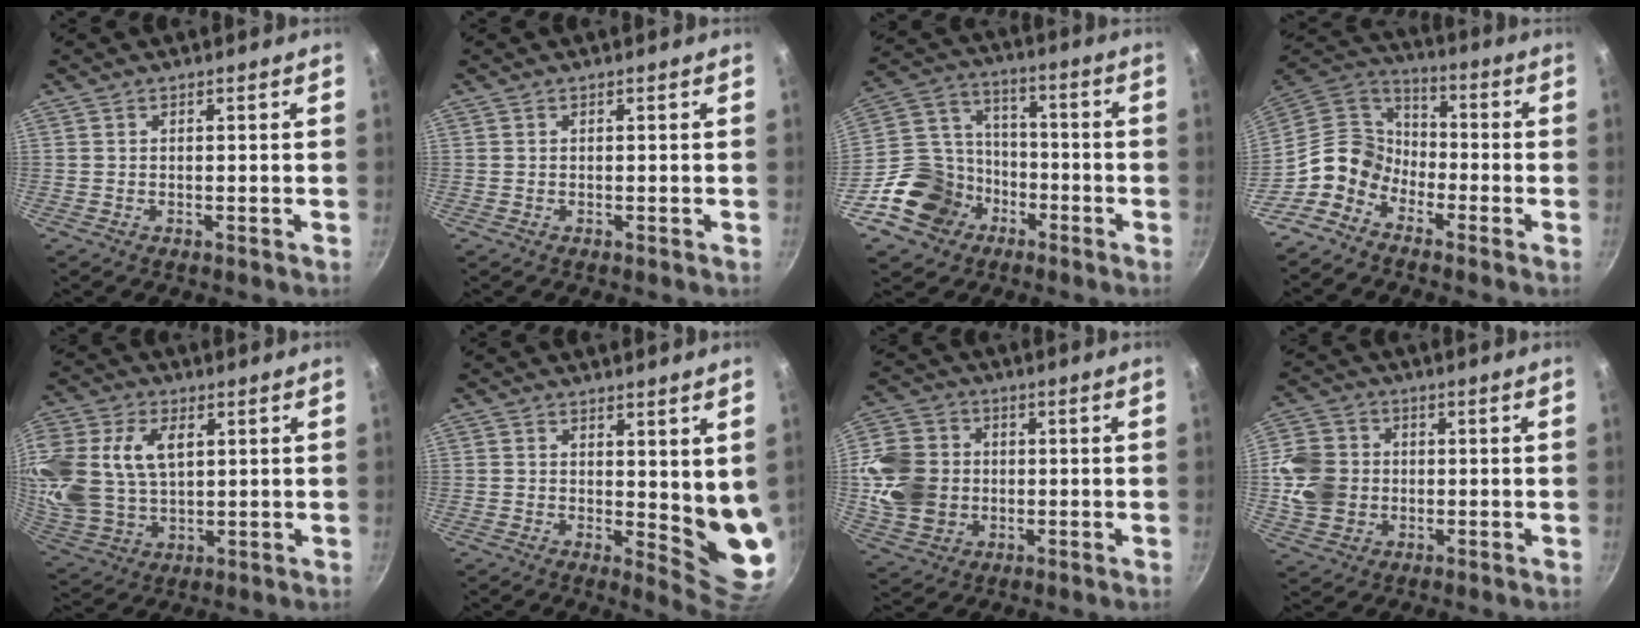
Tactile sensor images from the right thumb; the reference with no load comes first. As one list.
[{"total": 0.0}, {"total": 15.7, "force": [-7.3, 12.5, 6.2], "torque": [-0.091, 0.059, -0.130]}, {"total": 10.4, "force": [-5.6, 7.7, 4.2], "torque": [-0.042, 0.060, -0.139]}, {"total": 21.4, "force": [5.8, 14.6, 14.5], "torque": [-0.333, 0.006, 0.116]}, {"total": 7.8, "force": [2.2, 3.1, 6.8], "torque": [-0.074, -0.035, 0.032]}, {"total": 13.3, "force": [-0.1, 11.3, 7.1], "torque": [-0.117, 0.010, 0.000]}, {"total": 10.0, "force": [-0.3, 8.7, 4.9], "torque": [-0.070, 0.008, -0.011]}]